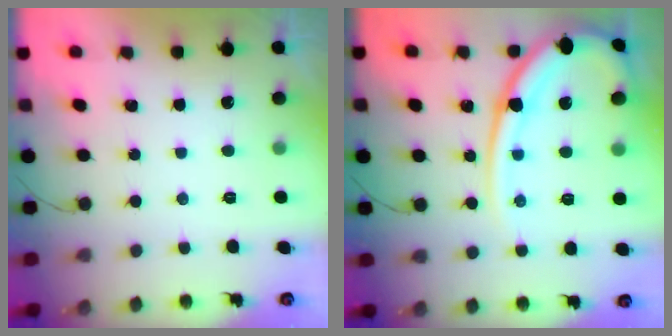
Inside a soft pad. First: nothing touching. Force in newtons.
{"total": 15.5, "press": 15.3, "slide": 2.0}